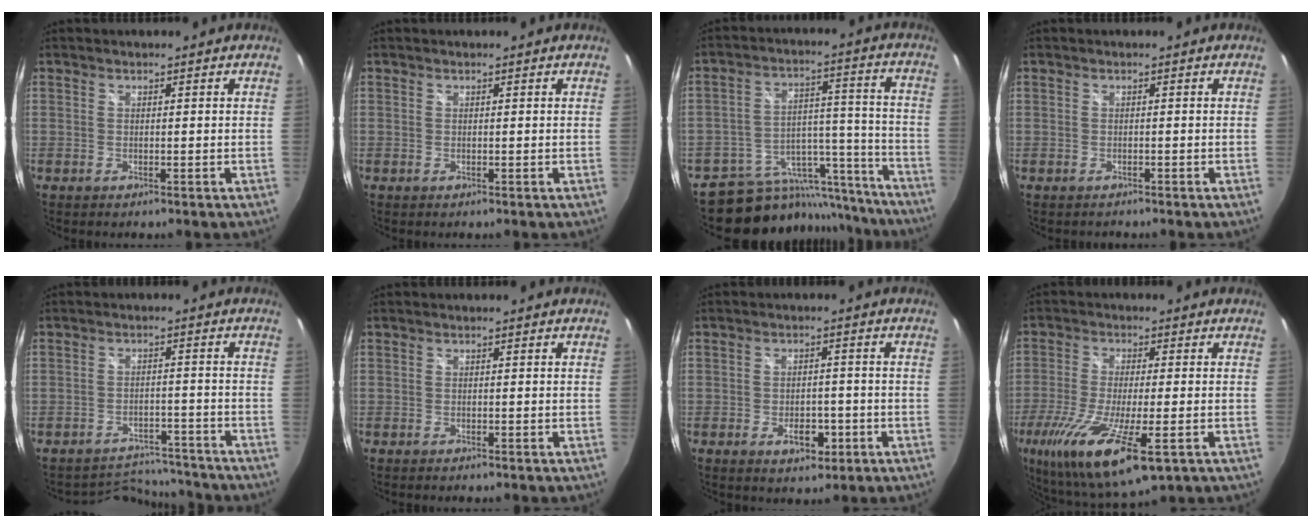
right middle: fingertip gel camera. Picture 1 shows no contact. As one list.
[{"total": 0.0}, {"total": 20.5, "force": [-17.6, 9.3, 4.7], "torque": [-0.082, 0.060, -0.231]}, {"total": 0.7, "force": [-0.7, 0.2, -0.2], "torque": [0.002, 0.001, -0.013]}, {"total": 8.3, "force": [-8.1, 1.8, -0.2], "torque": [-0.006, 0.019, -0.116]}, {"total": 1.2, "force": [-1.1, 0.3, 0.5], "torque": [-0.012, -0.008, -0.020]}, {"total": 4.9, "force": [-2.3, 3.0, 3.1], "torque": [-0.058, 0.001, -0.027]}, {"total": 19.5, "force": [-8.8, 5.2, 16.6], "torque": [-0.342, -0.075, -0.147]}]